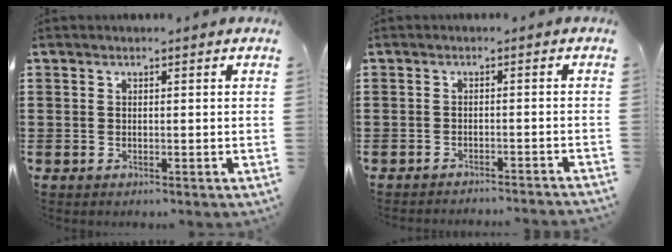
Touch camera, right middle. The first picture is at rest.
{"total": 1.8, "force": [-1.7, -0.3, 0.3], "torque": [-0.006, 0.005, -0.035]}